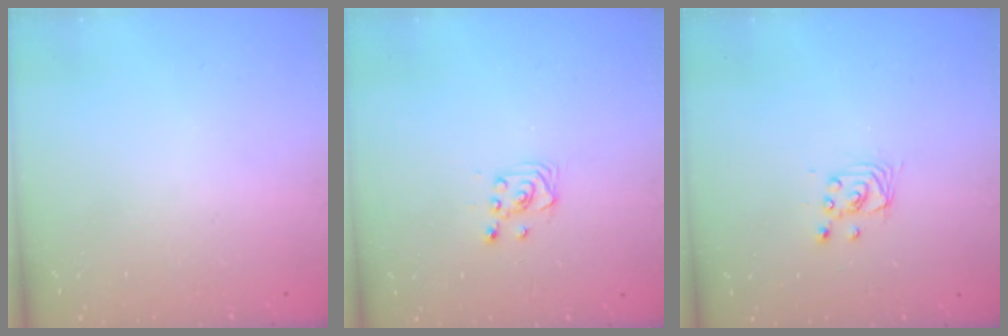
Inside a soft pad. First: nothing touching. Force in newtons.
{"total": 2.9, "press": 2.9, "slide": 0.4}
{"total": 2.9, "press": 2.9, "slide": 0.2}